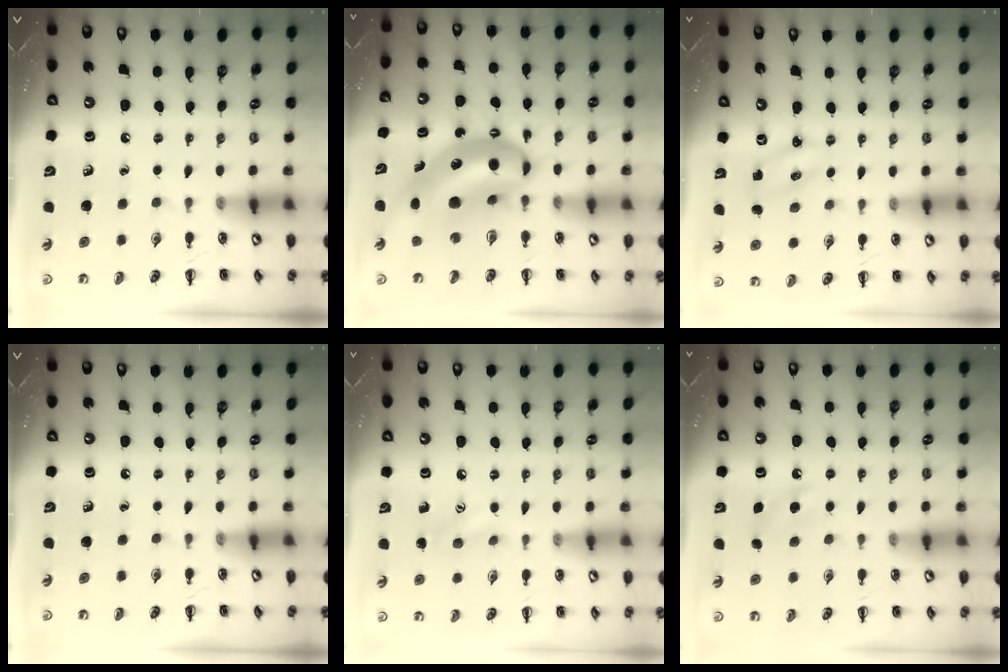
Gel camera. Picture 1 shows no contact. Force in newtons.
{"total": 12.9, "press": 12.4, "slide": 3.4}
{"total": 2.3, "press": 2.2, "slide": 0.7}
{"total": 0.0}
{"total": 7.5, "press": 7.3, "slide": 1.5}
{"total": 5.3, "press": 5.1, "slide": 1.5}